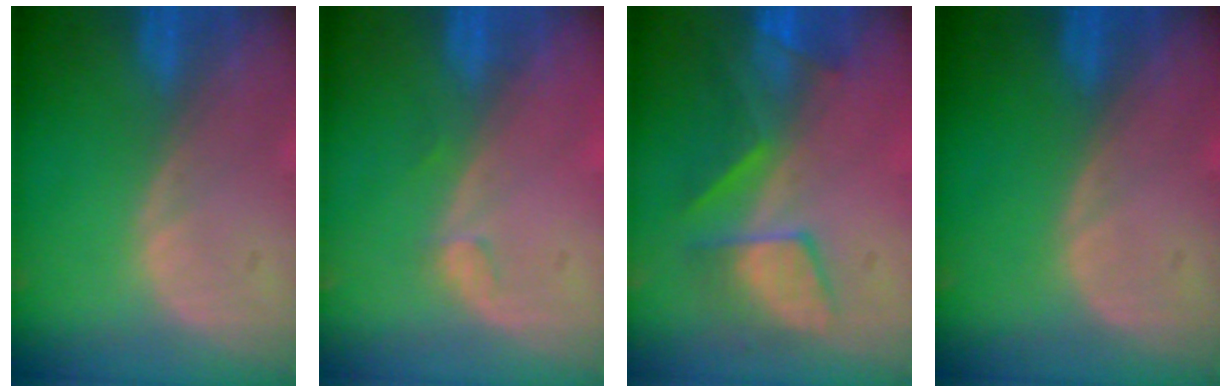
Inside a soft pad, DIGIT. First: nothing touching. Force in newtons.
{"total": 1.3, "press": 1.1, "slide": 0.5}
{"total": 7.7, "press": 7.2, "slide": 2.6}
{"total": 0.0}